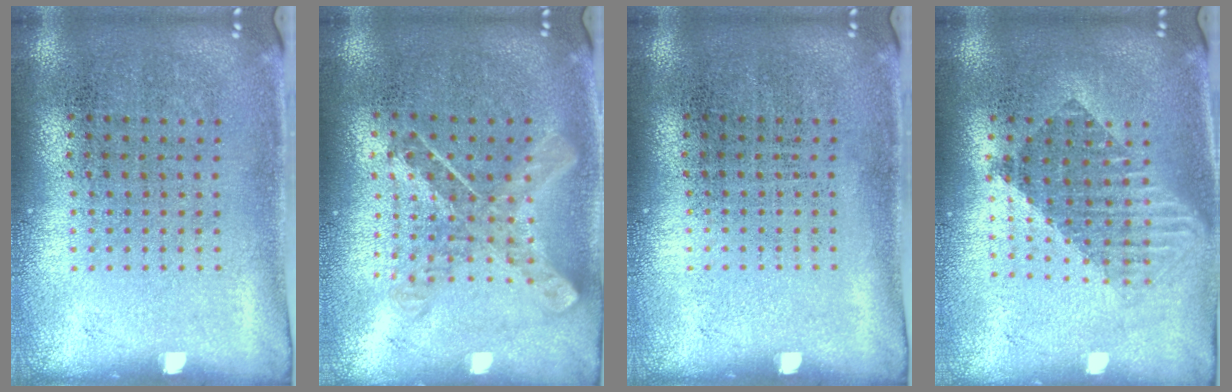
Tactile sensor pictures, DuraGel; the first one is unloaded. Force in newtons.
{"total": 0.9, "press": 0.9, "slide": 0.1}
{"total": 0.0}
{"total": 1.7, "press": 1.4, "slide": 0.9}